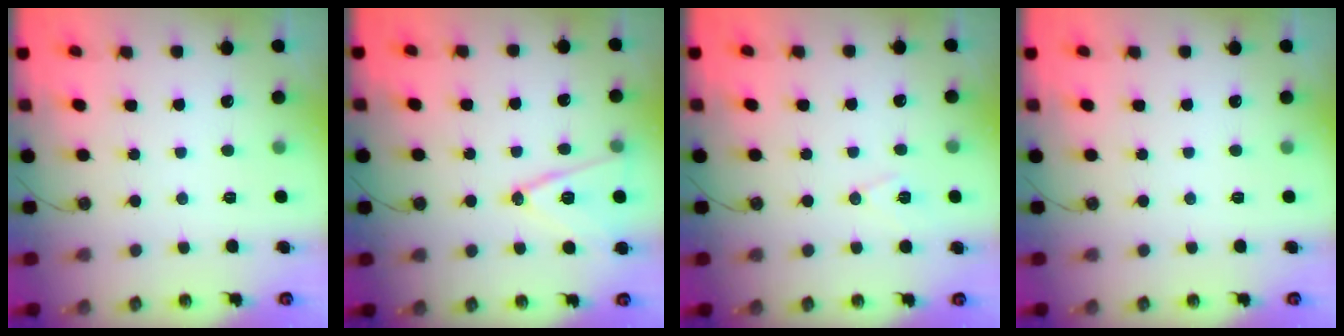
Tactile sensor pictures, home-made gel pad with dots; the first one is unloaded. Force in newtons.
{"total": 13.1, "press": 12.7, "slide": 3.2}
{"total": 7.7, "press": 6.4, "slide": 4.3}
{"total": 0.0}